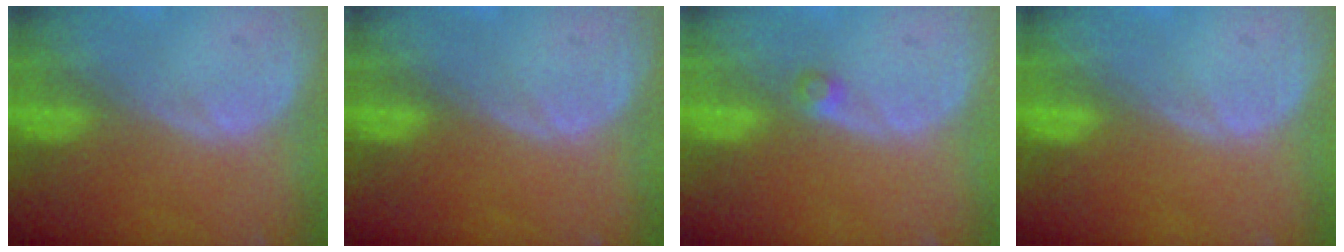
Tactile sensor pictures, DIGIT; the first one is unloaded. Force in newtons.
{"total": 0.0}
{"total": 1.5, "press": 1.2, "slide": 0.8}
{"total": 0.0}